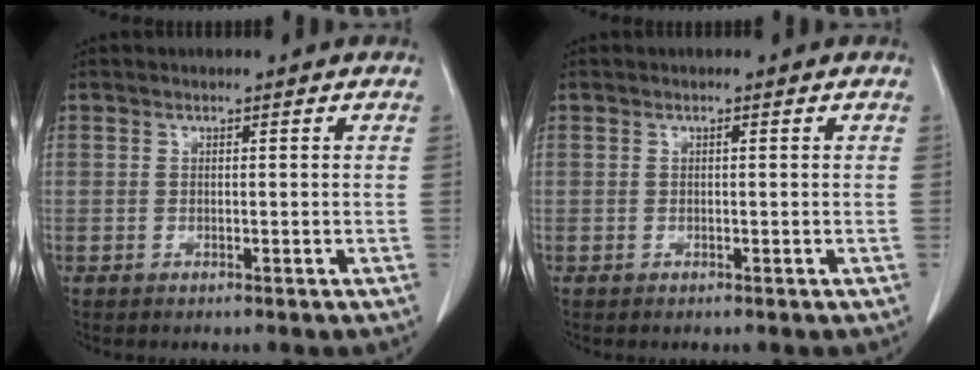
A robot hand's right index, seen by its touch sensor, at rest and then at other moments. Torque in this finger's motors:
{"motor_torque": [0.15, 0.11, 0.04, 0.03]}